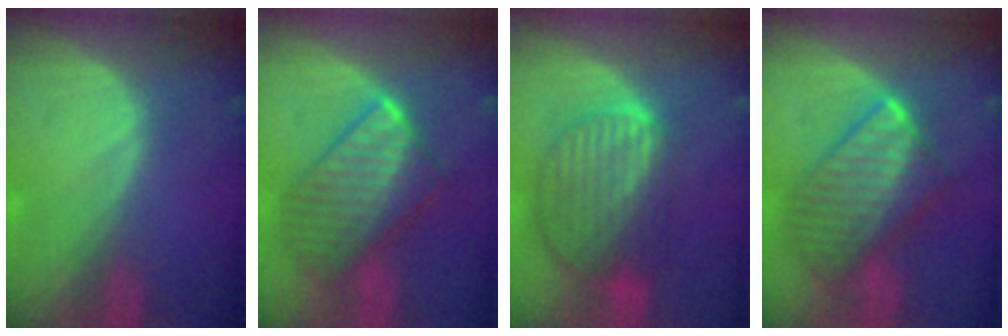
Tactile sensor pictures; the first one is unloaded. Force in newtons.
{"total": 10.1, "press": 10.1, "slide": 0.9}
{"total": 10.0, "press": 8.5, "slide": 5.2}
{"total": 10.2, "press": 10.2, "slide": 0.8}